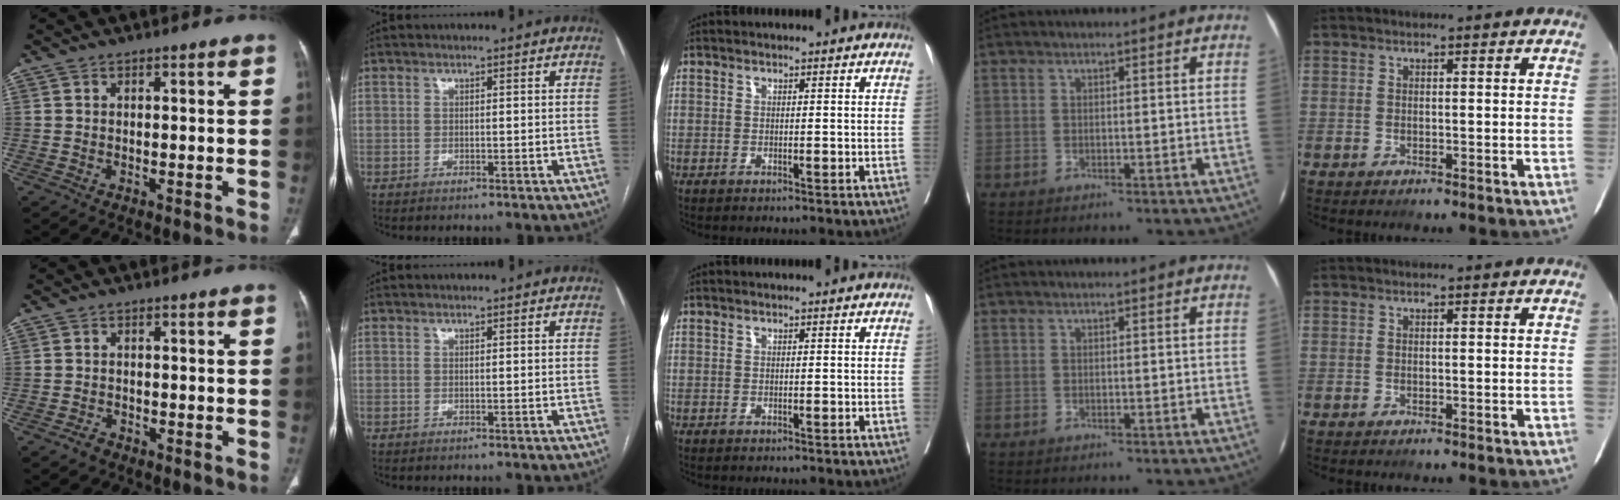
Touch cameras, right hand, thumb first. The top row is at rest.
{"thumb": {"total": 1.8, "force": [-1.3, 1.1, 0.6], "torque": [-0.016, 0.008, -0.022]}}